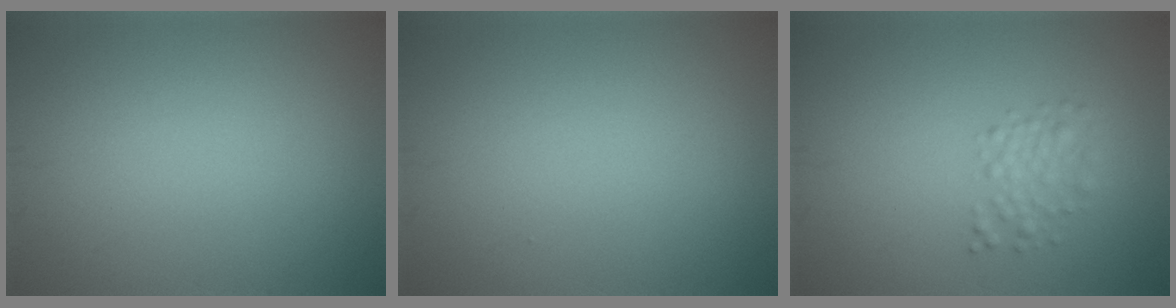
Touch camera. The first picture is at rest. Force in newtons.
{"total": 0.0}
{"total": 1.9, "press": 1.9, "slide": 0.0}